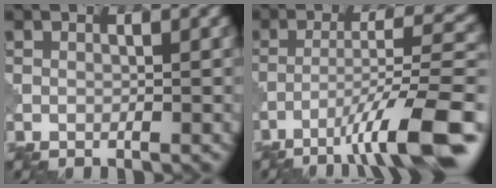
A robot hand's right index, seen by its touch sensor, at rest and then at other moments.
{"total": 11.6, "force": [-6.7, 2.0, 9.2], "torque": [-0.142, 0.012, -0.108]}